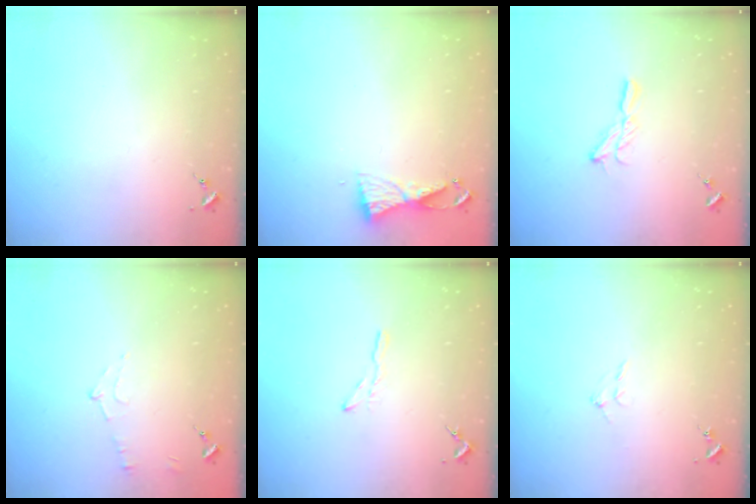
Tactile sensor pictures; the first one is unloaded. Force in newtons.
{"total": 5.4, "press": 5.4, "slide": 0.5}
{"total": 6.4, "press": 6.4, "slide": 0.4}
{"total": 5.4, "press": 5.4, "slide": 0.7}
{"total": 3.2, "press": 3.2, "slide": 0.3}
{"total": 5.0, "press": 5.0, "slide": 0.9}